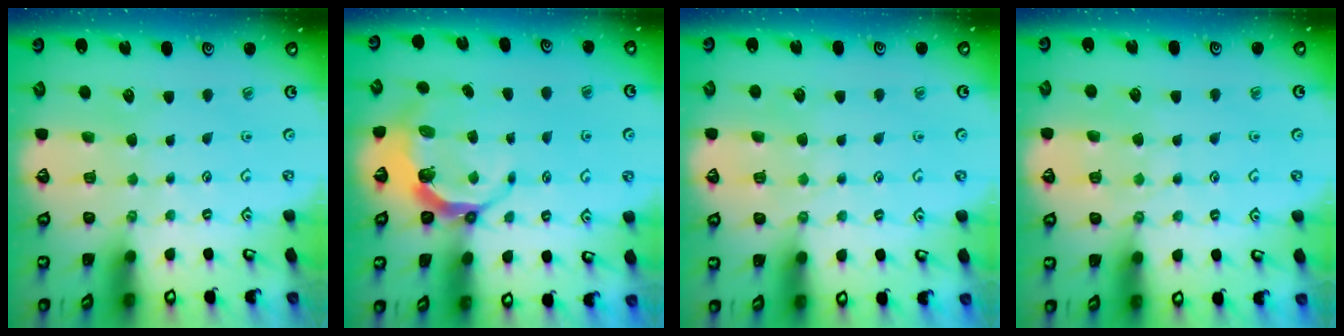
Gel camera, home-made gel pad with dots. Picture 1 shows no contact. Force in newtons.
{"total": 5.5, "press": 4.1, "slide": 3.7}
{"total": 5.2, "press": 5.2, "slide": 0.7}
{"total": 5.3, "press": 5.3, "slide": 0.6}